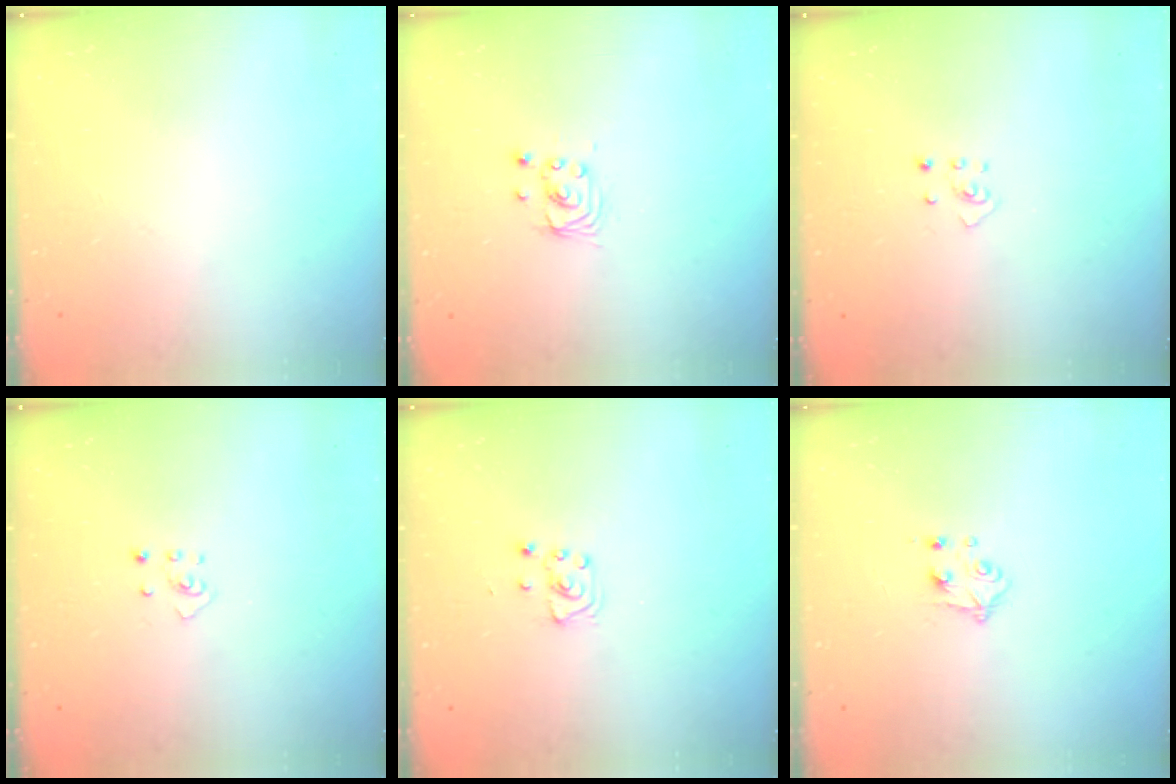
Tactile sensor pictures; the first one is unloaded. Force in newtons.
{"total": 2.4, "press": 2.4, "slide": 0.2}
{"total": 3.6, "press": 3.6, "slide": 0.4}
{"total": 3.6, "press": 3.6, "slide": 0.4}
{"total": 4.1, "press": 4.1, "slide": 0.4}
{"total": 4.7, "press": 4.6, "slide": 0.6}